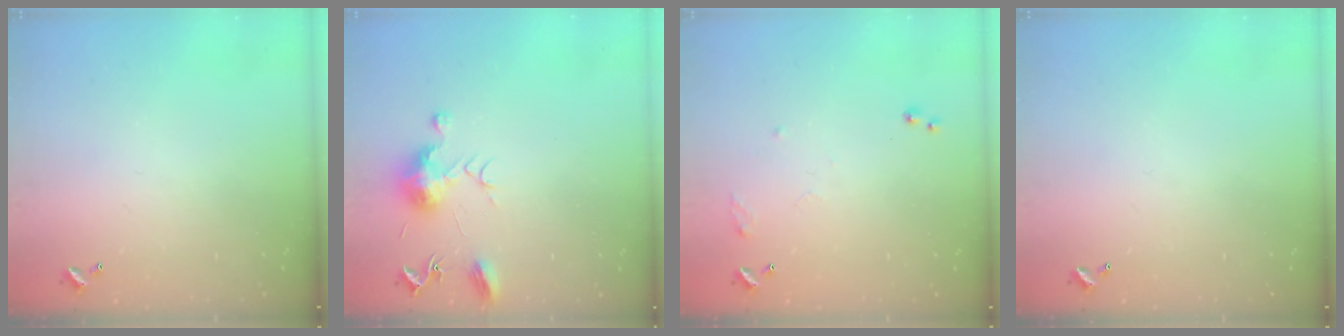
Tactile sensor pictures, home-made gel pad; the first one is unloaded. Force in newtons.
{"total": 9.7, "press": 9.7, "slide": 0.3}
{"total": 7.8, "press": 7.7, "slide": 0.9}
{"total": 0.0}